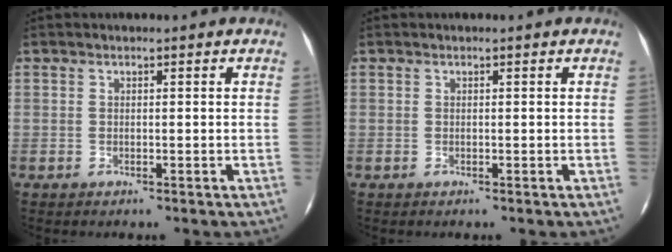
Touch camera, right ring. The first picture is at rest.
{"total": 0.0}